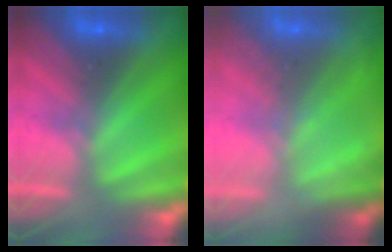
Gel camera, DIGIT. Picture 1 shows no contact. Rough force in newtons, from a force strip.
{"total": 8.9}